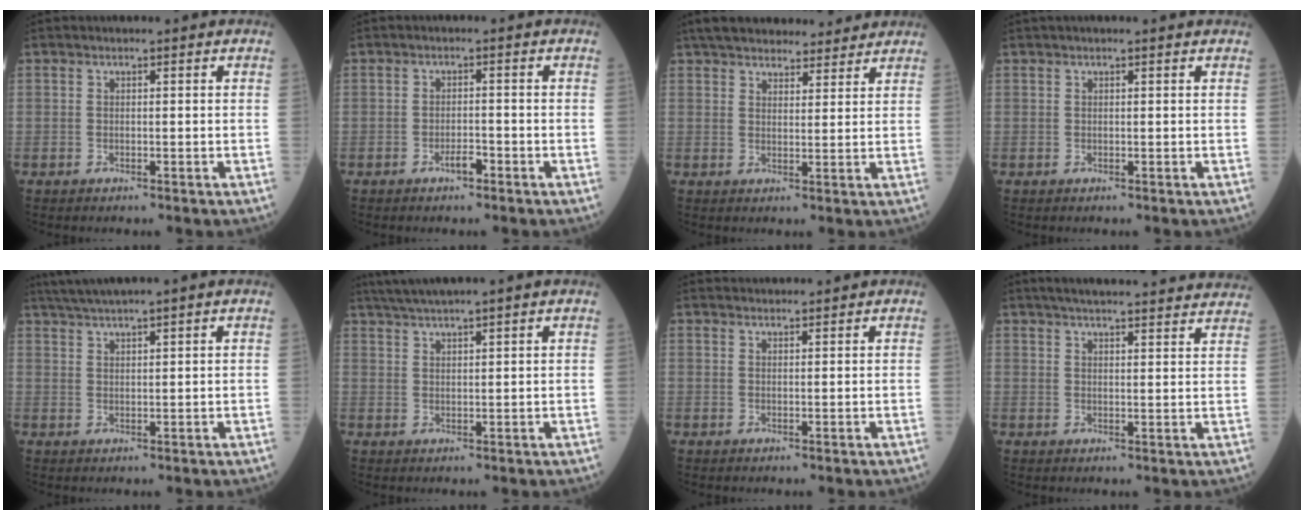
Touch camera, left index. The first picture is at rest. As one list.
[{"total": 1.9, "force": [-1.3, 0.5, 1.3], "torque": [-0.023, 0.001, -0.022]}, {"total": 15.4, "force": [13.6, 4.4, 5.6], "torque": [-0.080, 0.035, 0.198]}, {"total": 1.2, "force": [0.9, -0.2, 0.6], "torque": [-0.011, 0.015, 0.018]}, {"total": 5.1, "force": [4.3, -1.2, 2.6], "torque": [-0.054, 0.018, 0.083]}, {"total": 5.8, "force": [4.9, -1.2, 2.9], "torque": [-0.055, 0.022, 0.091]}, {"total": 3.2, "force": [3.2, 0.0, 0.6], "torque": [-0.008, 0.027, 0.052]}, {"total": 23.5, "force": [21.7, 1.7, 8.7], "torque": [-0.127, 0.001, 0.266]}]